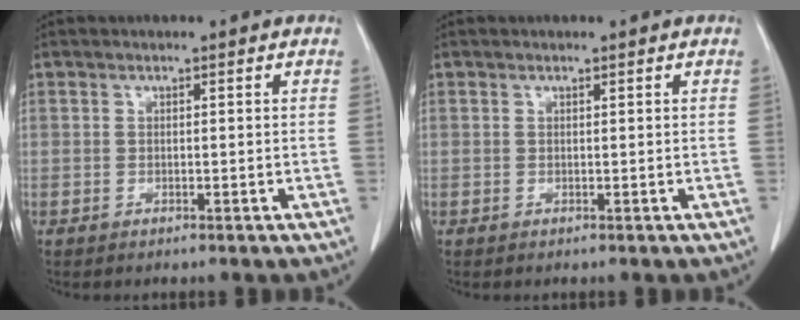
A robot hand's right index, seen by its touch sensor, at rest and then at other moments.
{"total": 0.0}